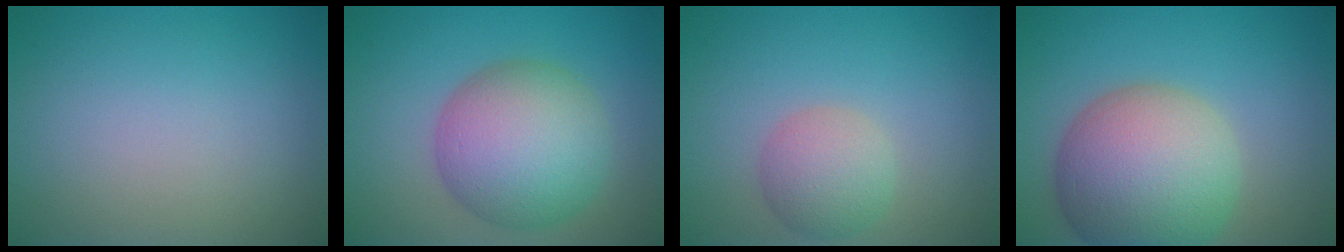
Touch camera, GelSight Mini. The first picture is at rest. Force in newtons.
{"total": 9.1, "press": 9.1, "slide": 0.3}
{"total": 3.5, "press": 3.5, "slide": 0.3}
{"total": 11.1, "press": 11.1, "slide": 0.6}